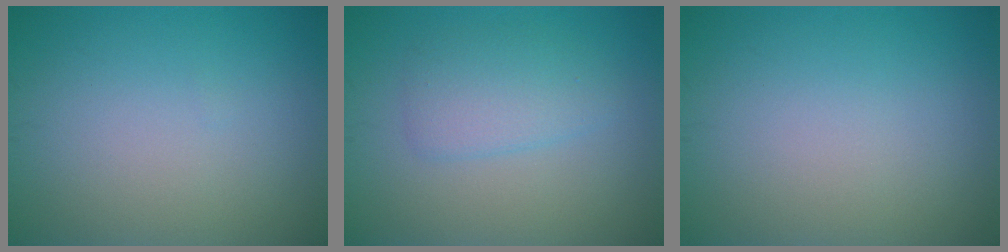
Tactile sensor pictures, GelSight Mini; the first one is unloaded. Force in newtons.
{"total": 2.8, "press": 2.8, "slide": 0.1}
{"total": 0.0}